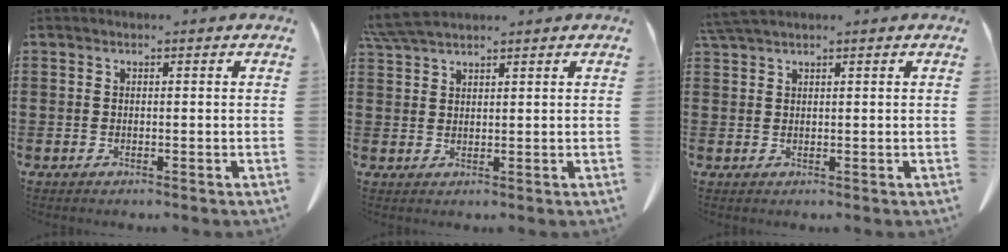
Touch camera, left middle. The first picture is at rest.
{"total": 4.5, "force": [3.9, 0.6, 2.3], "torque": [-0.055, -0.004, 0.075]}
{"total": 2.1, "force": [1.8, -0.1, 1.1], "torque": [-0.025, -0.002, 0.036]}